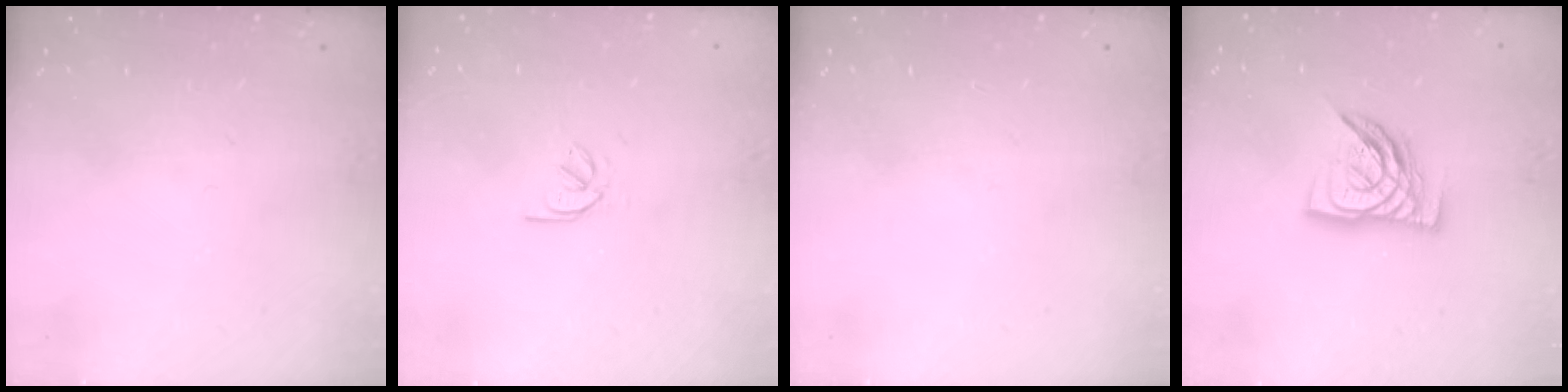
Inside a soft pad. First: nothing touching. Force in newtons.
{"total": 2.5, "press": 2.4, "slide": 0.5}
{"total": 0.0}
{"total": 11.3, "press": 11.2, "slide": 1.4}